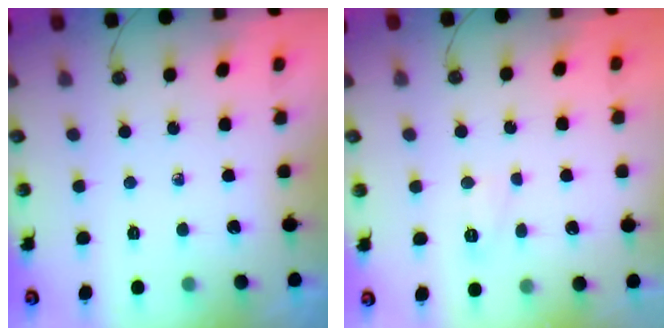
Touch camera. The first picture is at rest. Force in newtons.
{"total": 6.3, "press": 6.2, "slide": 0.9}